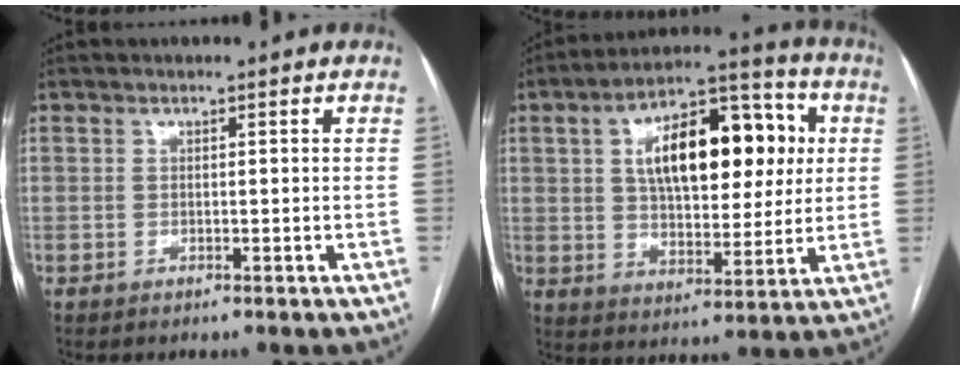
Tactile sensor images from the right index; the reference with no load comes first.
{"total": 18.0, "force": [4.4, 8.2, 15.4], "torque": [-0.245, 0.037, 0.067]}